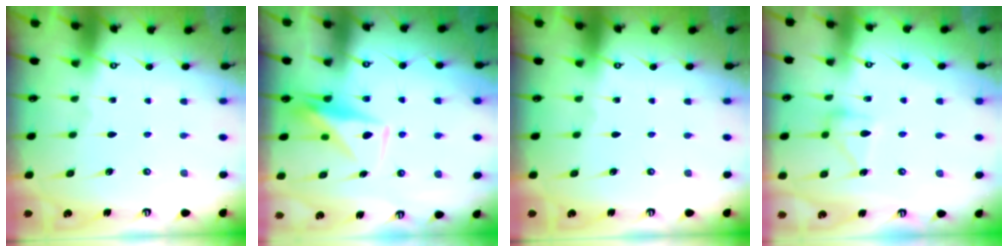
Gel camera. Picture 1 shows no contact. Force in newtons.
{"total": 9.6, "press": 9.6, "slide": 0.3}
{"total": 0.0}
{"total": 12.6, "press": 12.6, "slide": 0.4}